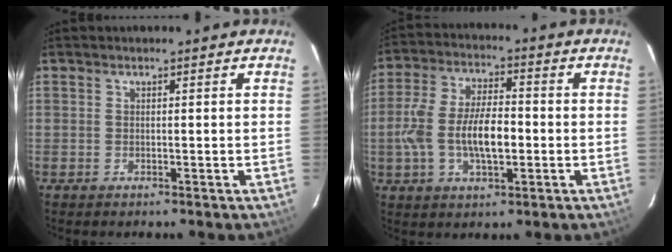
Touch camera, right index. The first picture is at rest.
{"total": 11.5, "force": [-2.0, 4.7, 10.3], "torque": [-0.210, 0.004, -0.034]}